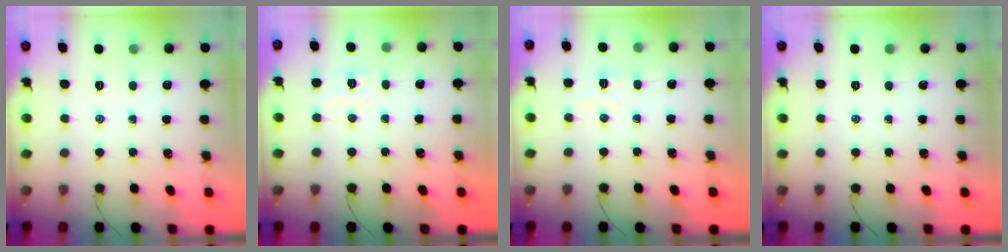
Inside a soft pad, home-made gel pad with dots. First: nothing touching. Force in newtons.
{"total": 4.6, "press": 4.5, "slide": 0.9}
{"total": 4.8, "press": 4.7, "slide": 1.1}
{"total": 0.0}